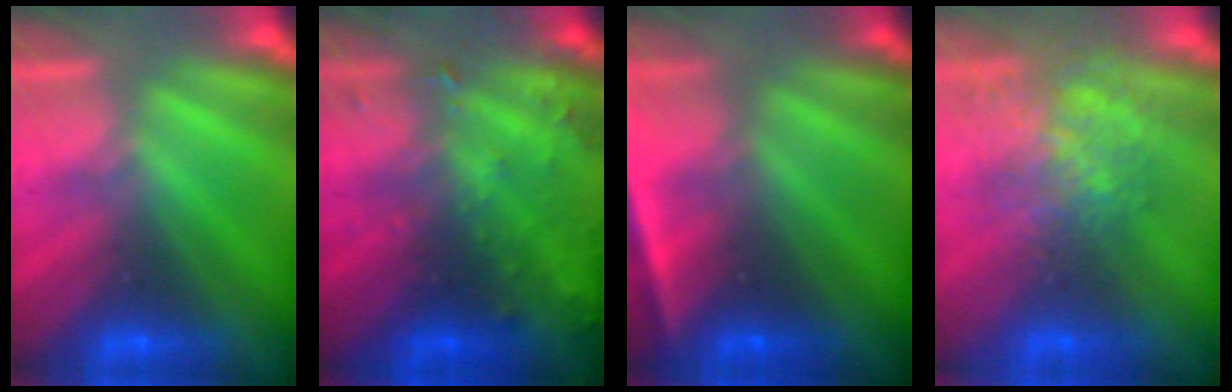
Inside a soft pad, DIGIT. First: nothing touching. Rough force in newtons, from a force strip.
{"total": 7.7}
{"total": 4.9}
{"total": 3.8}